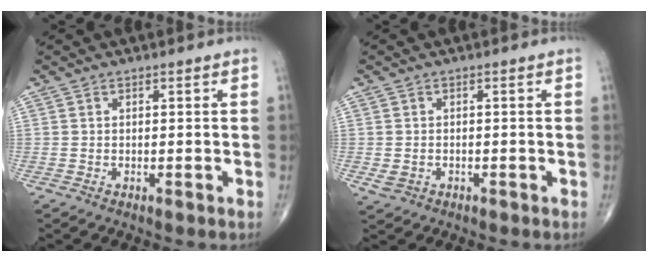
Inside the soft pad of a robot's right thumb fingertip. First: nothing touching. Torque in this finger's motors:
{"motor_torque": [-0.34, 0.15, -0.09, -0.12, 0.07]}